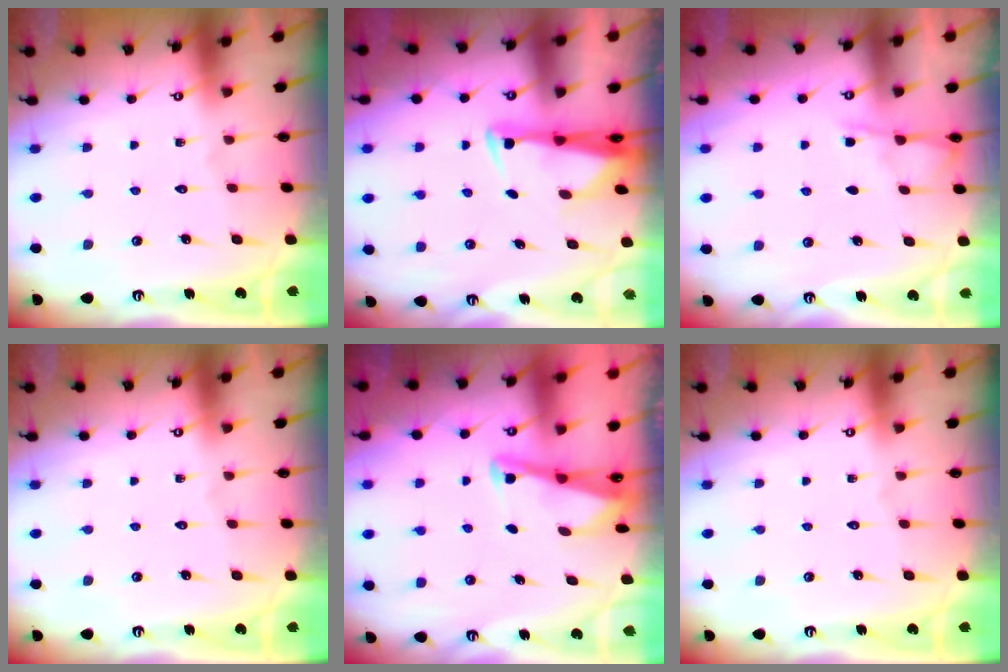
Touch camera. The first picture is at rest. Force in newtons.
{"total": 2.9, "press": 2.8, "slide": 0.9}
{"total": 3.7, "press": 3.7, "slide": 0.3}
{"total": 0.0}
{"total": 2.9, "press": 2.8, "slide": 0.4}
{"total": 0.0}